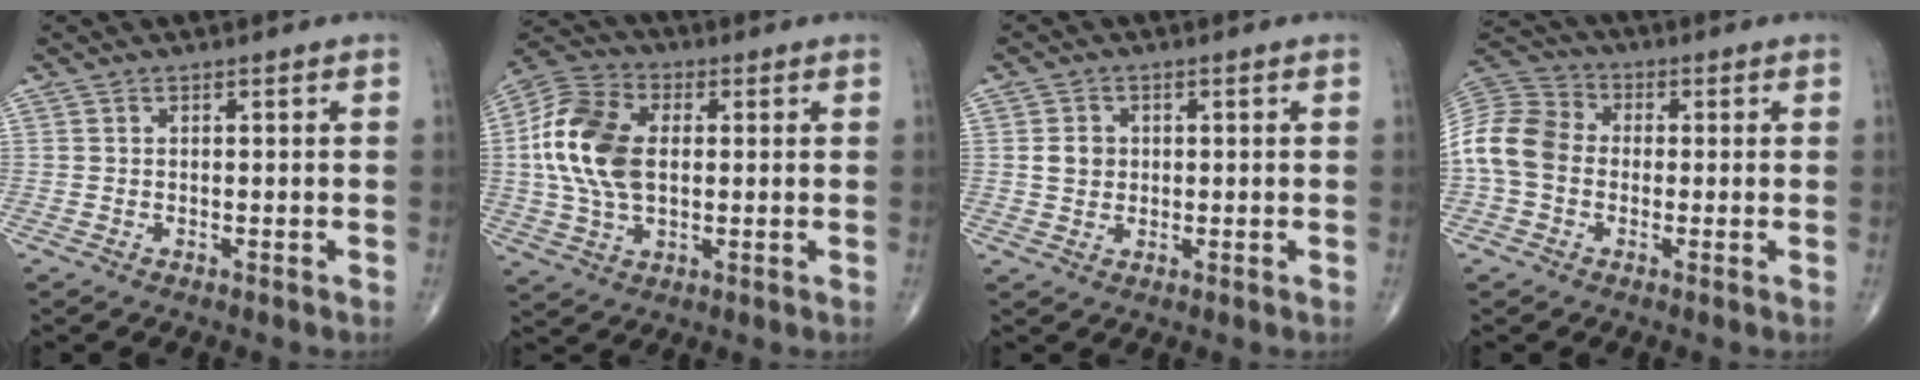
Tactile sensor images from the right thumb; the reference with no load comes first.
{"total": 15.5, "force": [1.3, 9.5, 12.1], "torque": [-0.242, 0.014, 0.020]}
{"total": 3.2, "force": [0.4, 2.8, 1.6], "torque": [-0.012, 0.002, 0.008]}
{"total": 11.3, "force": [-1.0, 9.0, 6.7], "torque": [-0.130, 0.033, -0.032]}